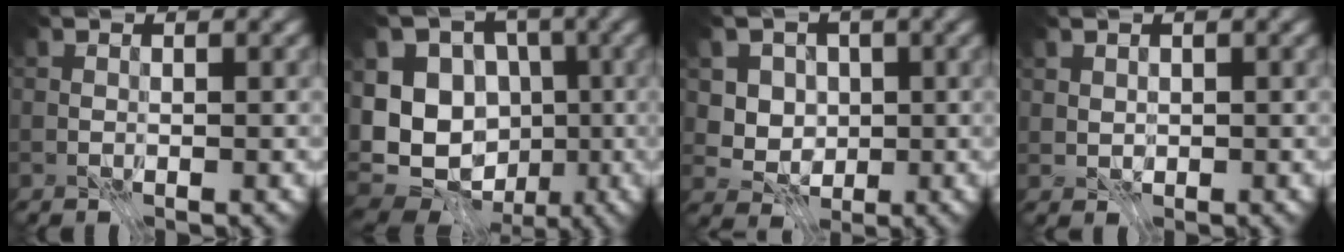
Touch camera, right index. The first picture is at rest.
{"total": 11.8, "force": [-1.8, 9.0, 7.4], "torque": [-0.100, 0.013, -0.037]}
{"total": 3.5, "force": [0.5, 3.2, 1.4], "torque": [-0.027, -0.008, 0.015]}
{"total": 0.9, "force": [0.5, 0.7, 0.4], "torque": [-0.011, -0.001, 0.013]}